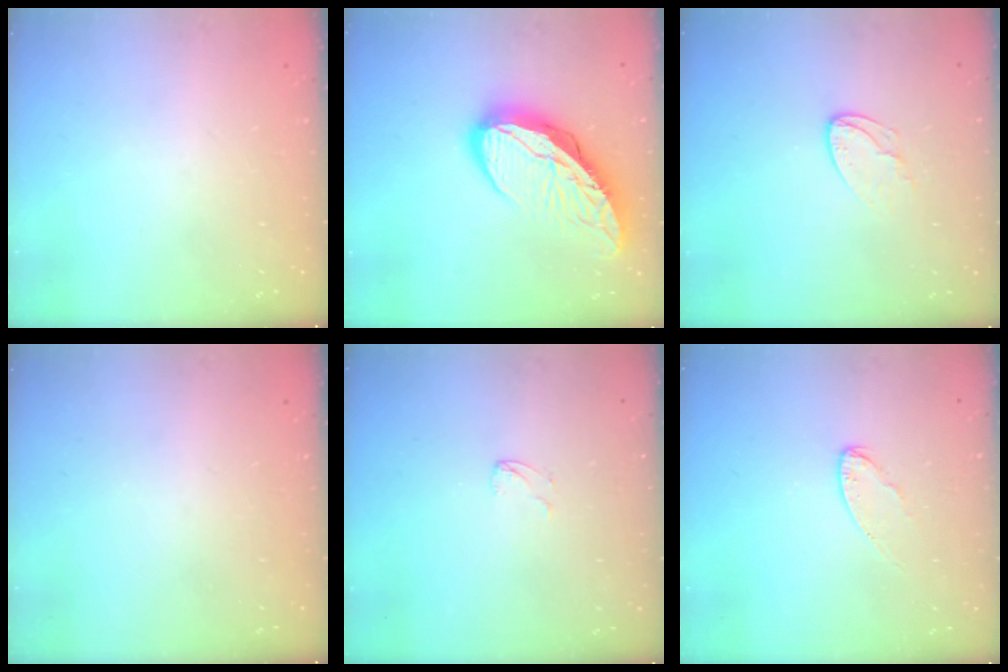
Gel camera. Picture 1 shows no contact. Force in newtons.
{"total": 14.3, "press": 14.3, "slide": 1.6}
{"total": 5.0, "press": 5.0, "slide": 0.4}
{"total": 0.0}
{"total": 2.9, "press": 2.9, "slide": 0.2}
{"total": 5.4, "press": 5.4, "slide": 0.6}